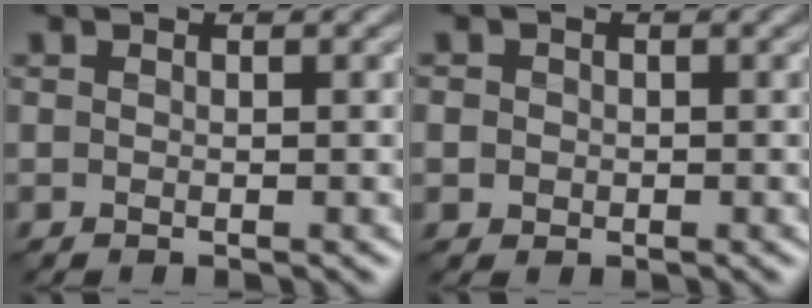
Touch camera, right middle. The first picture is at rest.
{"total": 1.5, "force": [0.1, 1.4, 0.4], "torque": [0.007, 0.008, -0.010]}